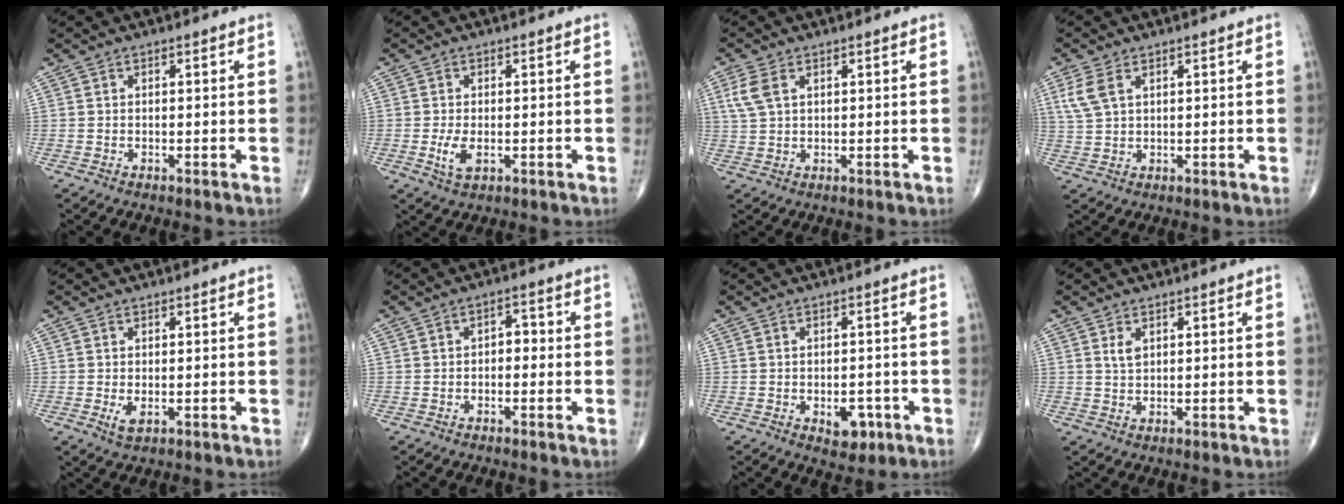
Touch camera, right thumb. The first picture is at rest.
{"total": 3.7, "force": [-0.7, 1.8, 3.1], "torque": [-0.066, -0.007, -0.011]}
{"total": 4.4, "force": [1.7, 2.5, 3.1], "torque": [-0.078, 0.006, 0.040]}
{"total": 4.6, "force": [2.1, 2.5, 3.3], "torque": [-0.080, 0.004, 0.049]}
{"total": 2.1, "force": [-0.3, 1.0, 1.8], "torque": [-0.034, -0.006, -0.001]}
{"total": 2.6, "force": [-0.4, 1.7, 1.9], "torque": [-0.010, 0.013, -0.014]}
{"total": 4.9, "force": [-1.9, 3.0, 3.4], "torque": [-0.026, 0.006, -0.018]}
{"total": 1.6, "force": [0.7, 0.9, 1.2], "torque": [-0.020, 0.000, 0.016]}